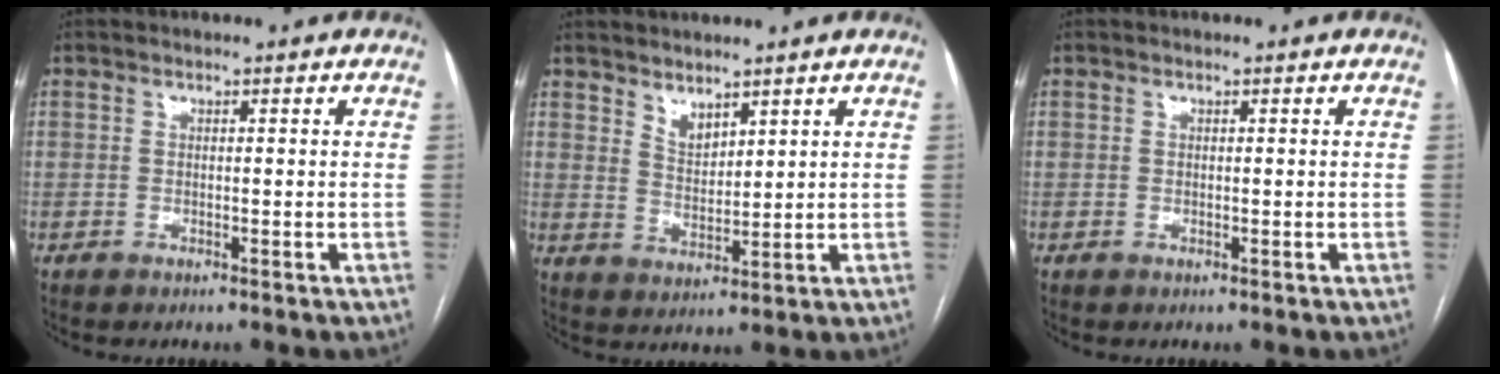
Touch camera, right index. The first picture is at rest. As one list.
[{"total": 3.4, "force": [2.8, 1.4, 1.5], "torque": [-0.029, -0.006, 0.061]}, {"total": 0.0}]